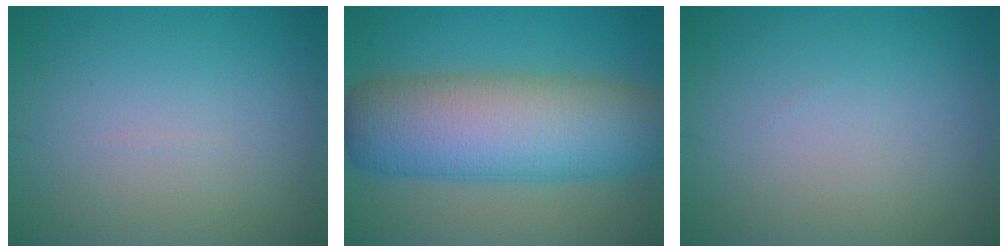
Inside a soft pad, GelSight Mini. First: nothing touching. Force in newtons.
{"total": 11.7, "press": 11.7, "slide": 0.4}
{"total": 0.0}